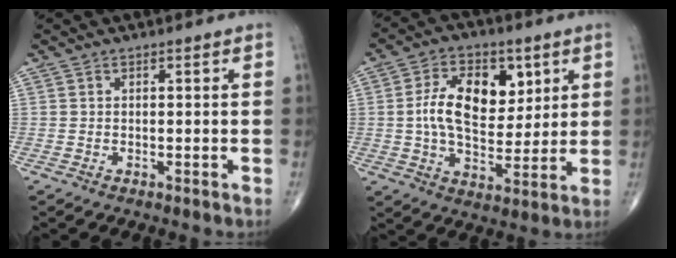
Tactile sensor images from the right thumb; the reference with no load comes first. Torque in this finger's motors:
{"motor_torque": [0.10, 0.36, 1.23, 0.33, 0.08]}